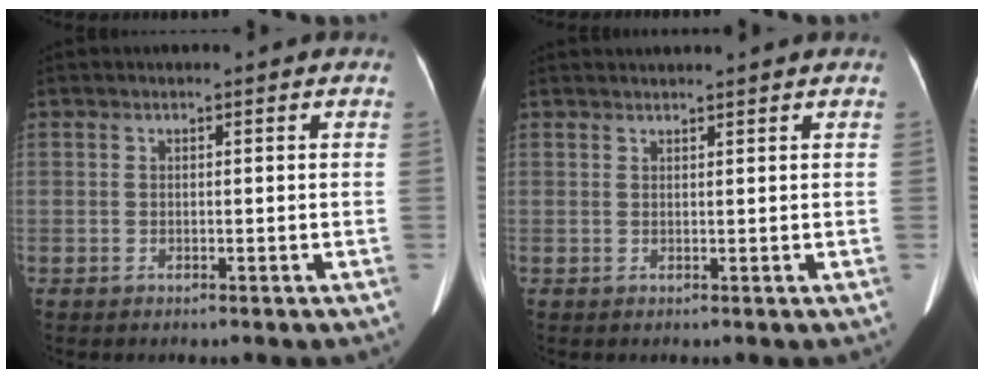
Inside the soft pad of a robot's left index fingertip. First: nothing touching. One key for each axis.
{"total": 3.5, "fx": 3.3, "fy": -0.2, "fz": 1.0, "tx": -0.010, "ty": 0.027, "tz": 0.046}